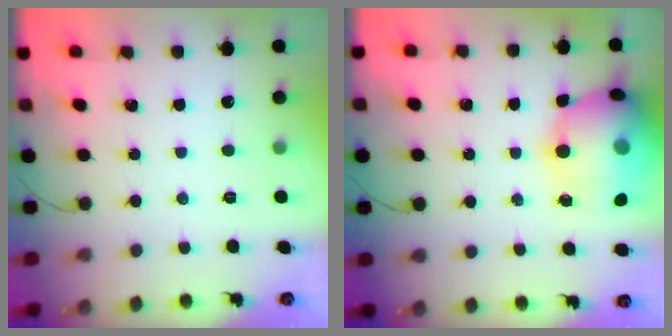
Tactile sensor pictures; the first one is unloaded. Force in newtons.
{"total": 21.9, "press": 20.4, "slide": 7.9}